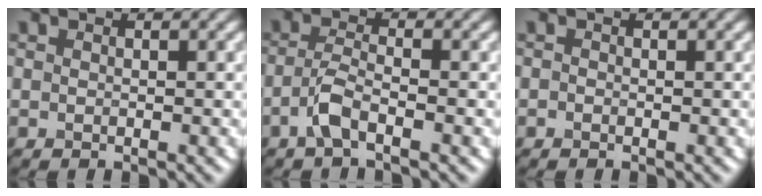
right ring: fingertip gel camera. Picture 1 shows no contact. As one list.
[{"total": 2.7, "force": [-1.6, 0.7, 2.1], "torque": [-0.049, 0.004, -0.039]}, {"total": 0.0}]